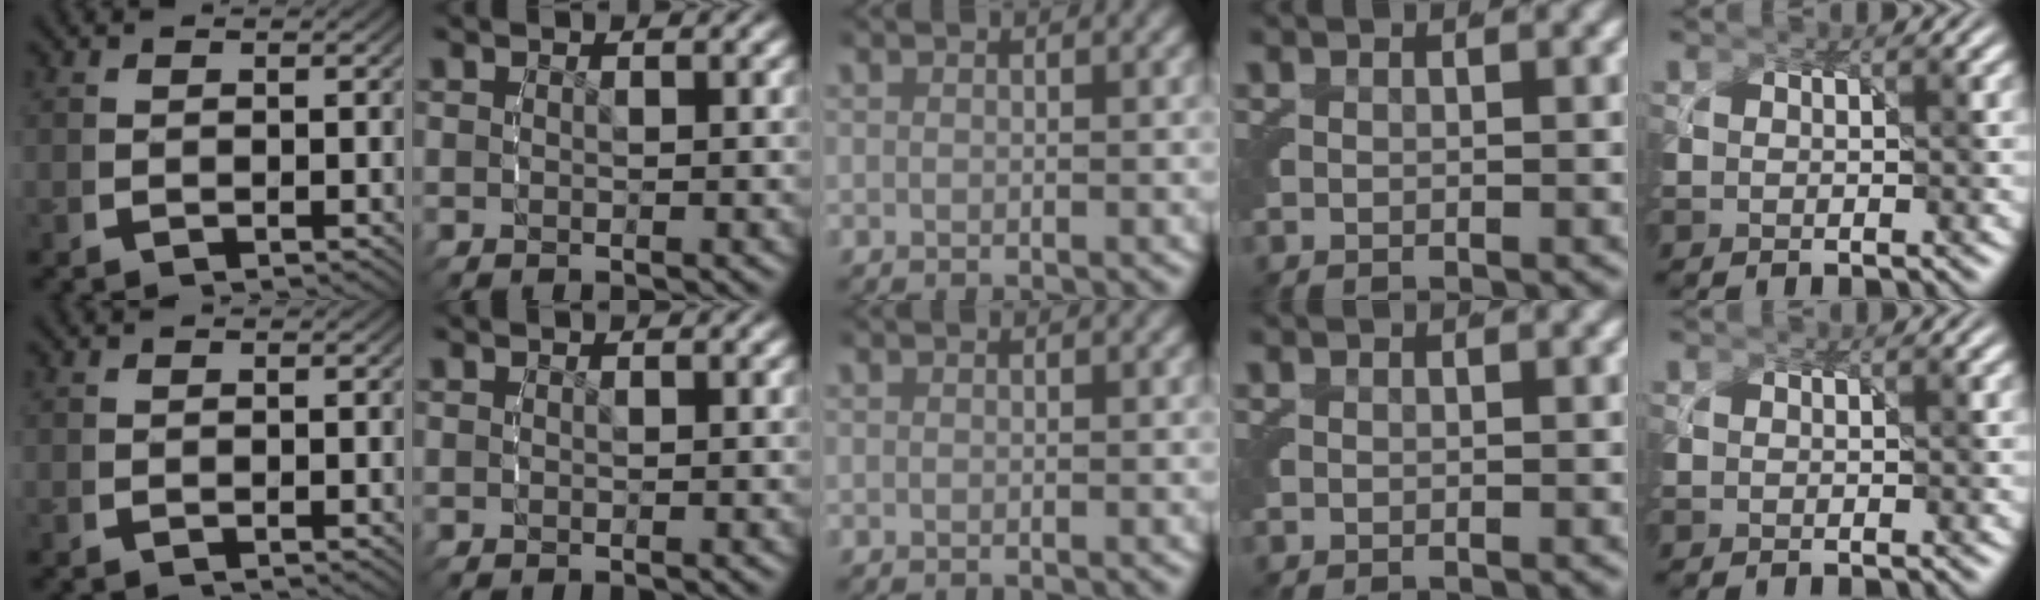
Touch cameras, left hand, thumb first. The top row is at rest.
{}